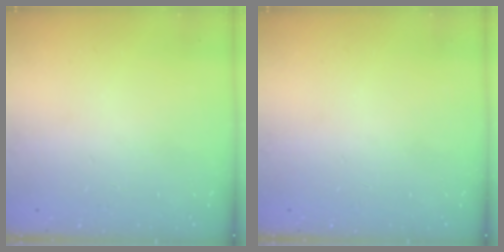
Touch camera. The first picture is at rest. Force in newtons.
{"total": 0.0}